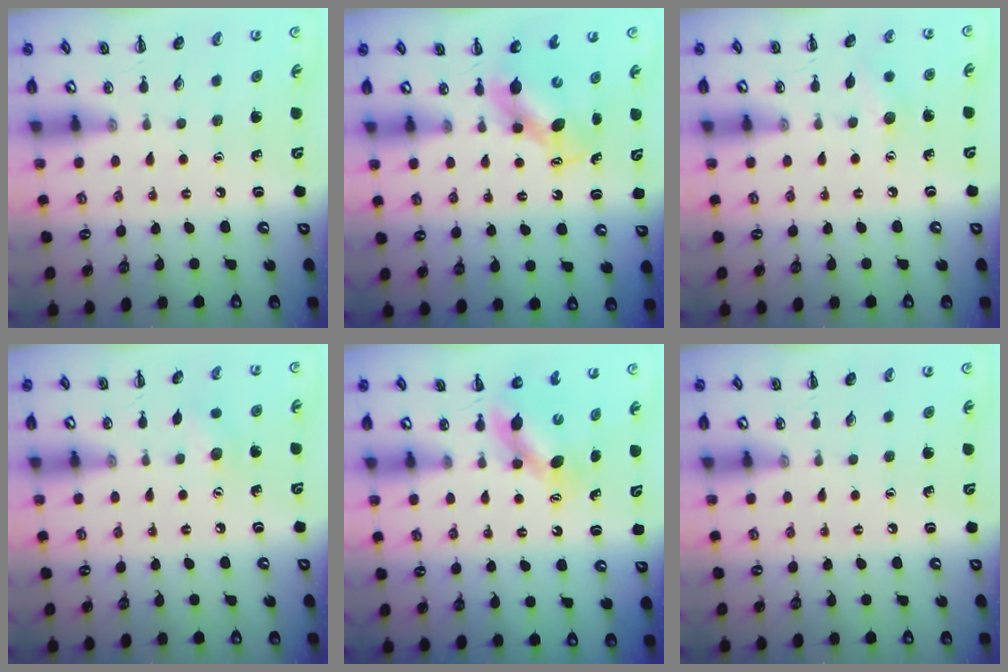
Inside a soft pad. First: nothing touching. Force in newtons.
{"total": 6.4, "press": 6.4, "slide": 0.8}
{"total": 6.1, "press": 6.0, "slide": 1.3}
{"total": 6.2, "press": 6.0, "slide": 1.6}
{"total": 6.3, "press": 6.3, "slide": 0.6}
{"total": 0.0}